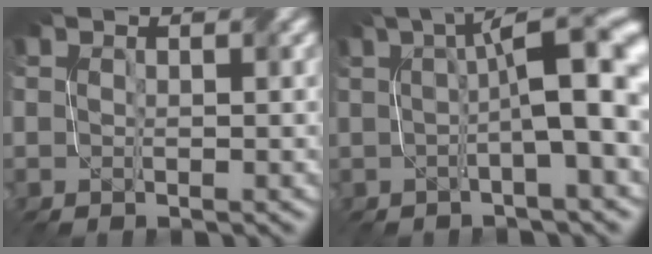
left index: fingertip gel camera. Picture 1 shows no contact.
{"total": 8.3, "force": [0.7, 1.7, 8.1], "torque": [-0.101, 0.027, 0.005]}